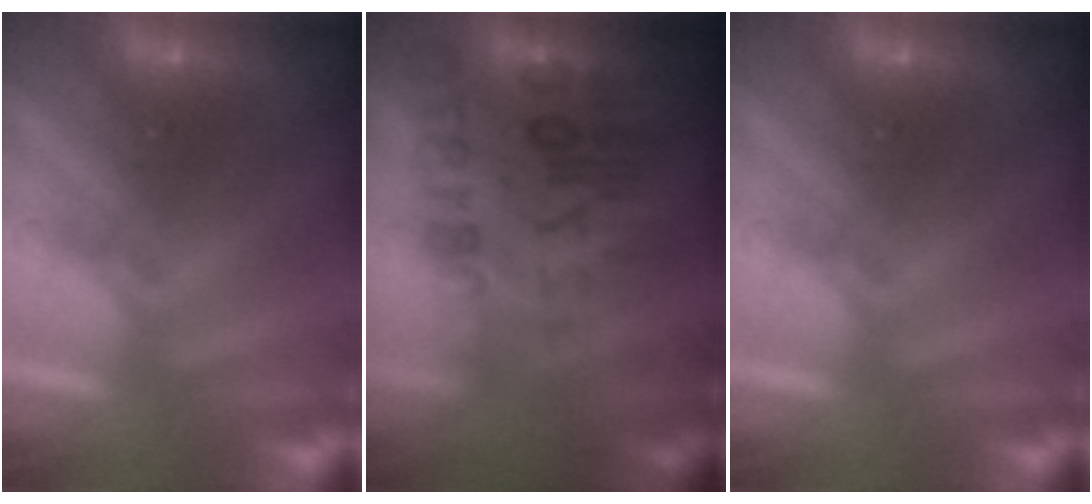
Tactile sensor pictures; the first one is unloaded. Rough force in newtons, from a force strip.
{"total": 2.7}
{"total": 0.0}